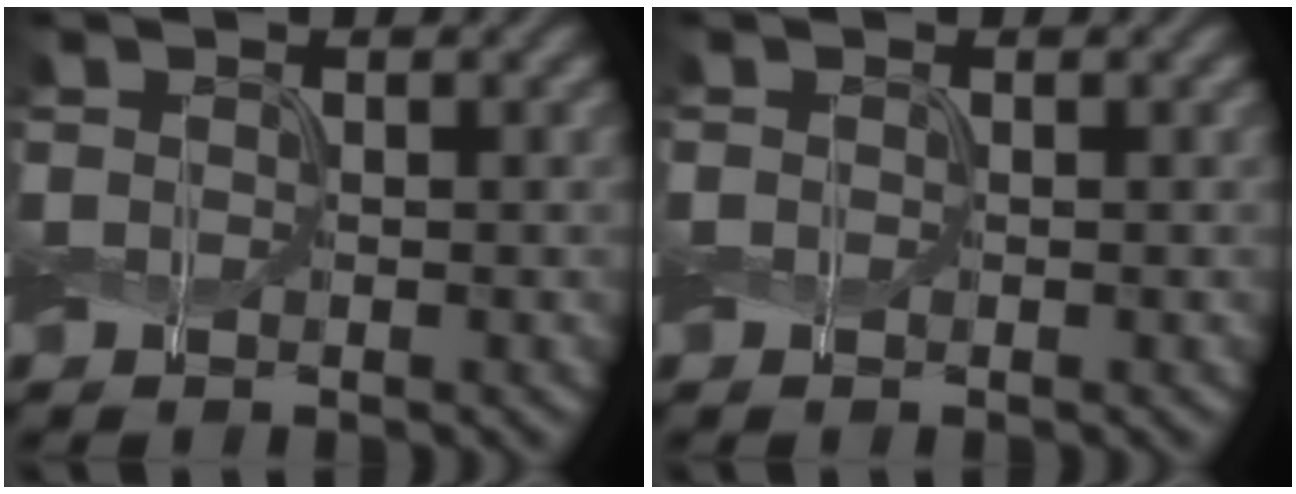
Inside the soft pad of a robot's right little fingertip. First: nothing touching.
{"total": 0.0}